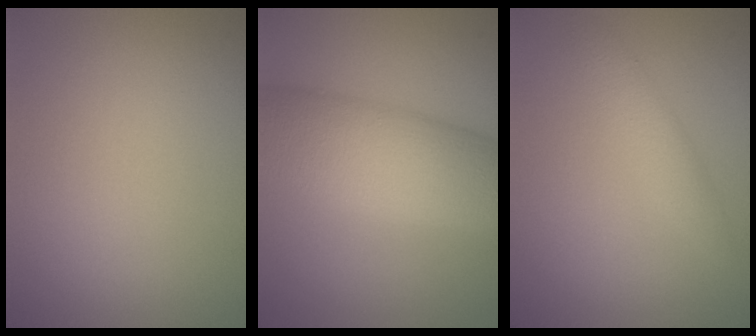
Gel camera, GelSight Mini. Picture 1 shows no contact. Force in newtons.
{"total": 8.7, "press": 8.7, "slide": 0.1}
{"total": 2.0, "press": 2.0, "slide": 0.0}